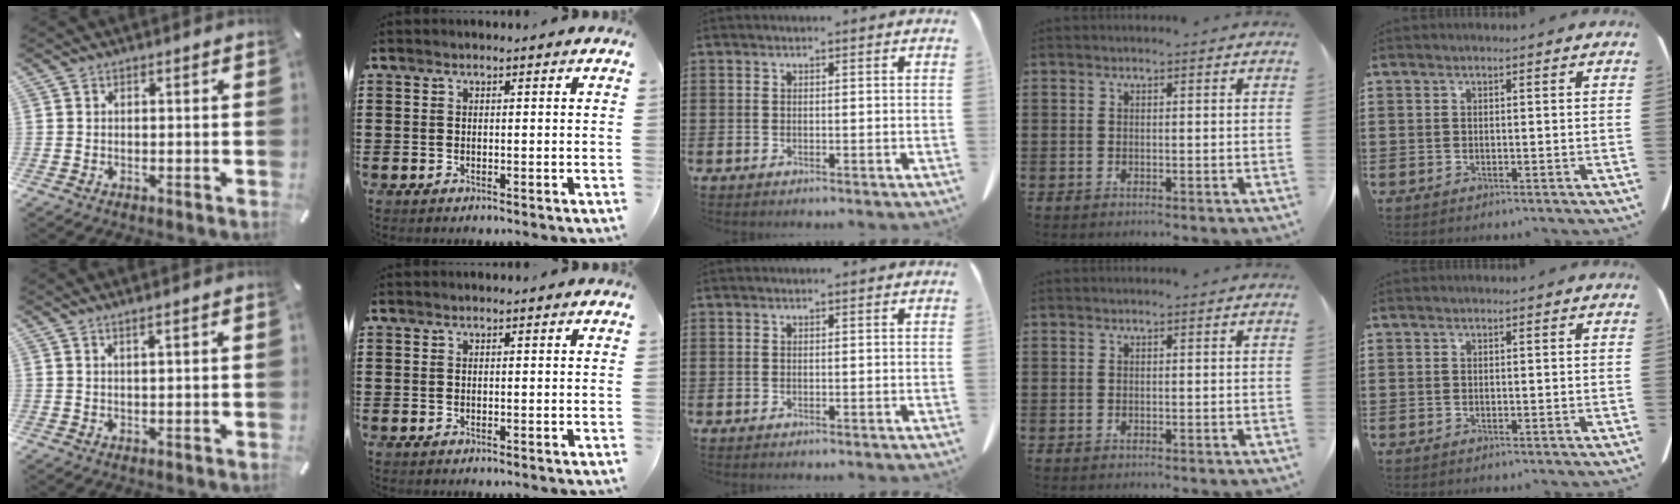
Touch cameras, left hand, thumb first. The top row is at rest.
{"thumb": {"total": 1.6, "force": [1.0, -0.1, 1.2], "torque": [-0.024, -0.002, 0.017]}}